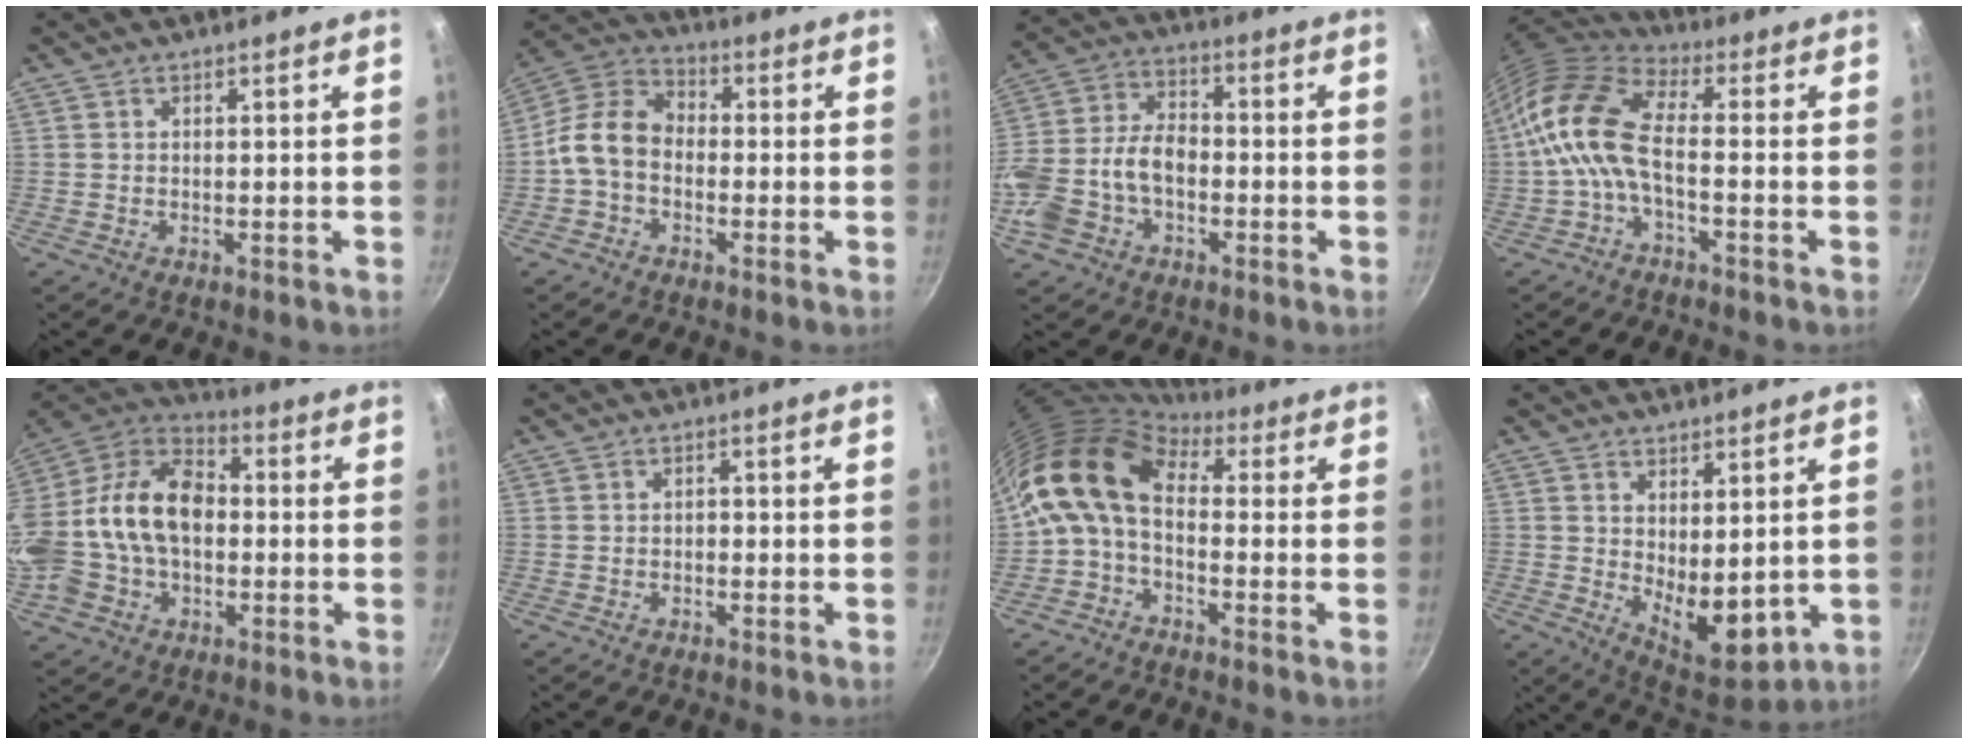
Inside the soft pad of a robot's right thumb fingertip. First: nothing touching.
{"total": 9.5, "force": [-1.9, 6.9, 6.2], "torque": [-0.102, 0.038, -0.061]}
{"total": 13.8, "force": [-3.8, 9.2, 9.6], "torque": [-0.181, 0.043, -0.077]}
{"total": 11.7, "force": [-2.2, 5.4, 10.1], "torque": [-0.213, 0.035, -0.060]}
{"total": 22.5, "force": [-1.2, 16.0, 15.9], "torque": [-0.301, 0.053, -0.027]}
{"total": 0.8, "force": [-0.3, 0.6, 0.4], "torque": [-0.006, 0.004, -0.005]}
{"total": 11.3, "force": [0.5, 7.1, 8.8], "torque": [-0.160, 0.026, -0.013]}
{"total": 10.0, "force": [1.3, 5.2, 8.4], "torque": [-0.098, -0.036, 0.040]}